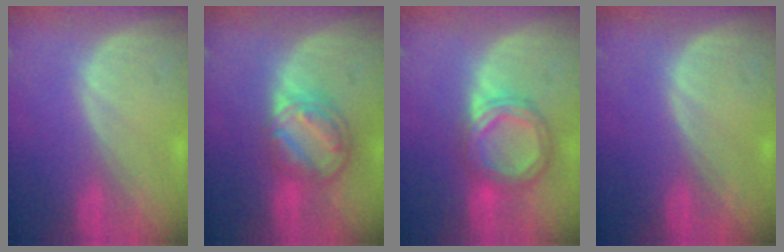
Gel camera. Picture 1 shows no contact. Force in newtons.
{"total": 8.2, "press": 7.0, "slide": 4.3}
{"total": 6.9, "press": 6.8, "slide": 0.5}
{"total": 0.0}